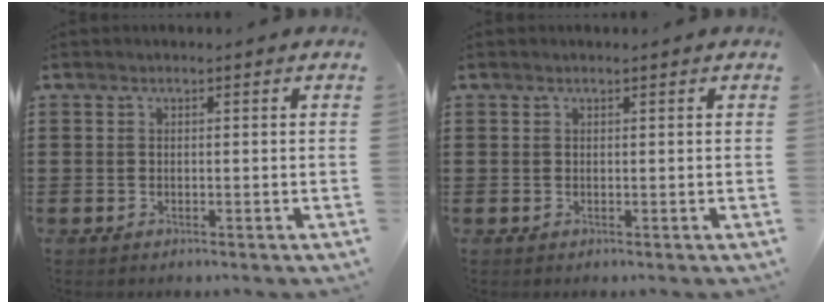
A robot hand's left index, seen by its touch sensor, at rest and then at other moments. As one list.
[{"total": 0.0}]